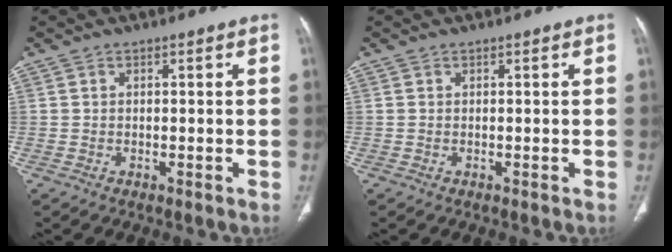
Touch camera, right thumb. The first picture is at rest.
{"total": 0.0}